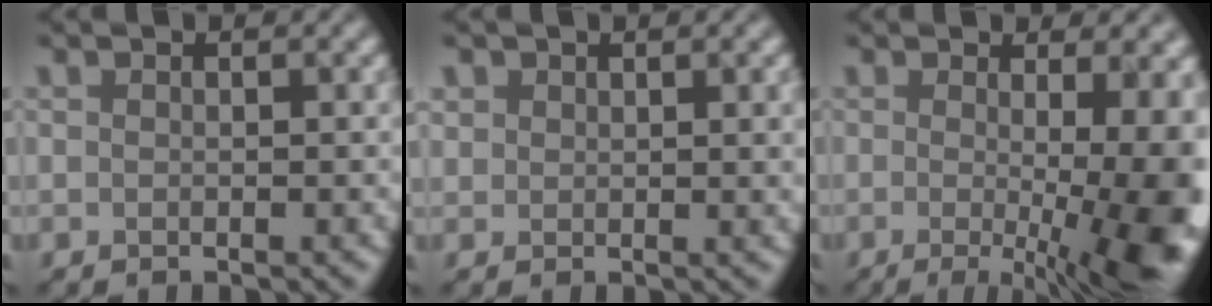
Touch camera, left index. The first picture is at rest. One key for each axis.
{"total": 2.2, "fx": 1.2, "fy": 1.4, "fz": 1.3, "tx": -0.024, "ty": 0.000, "tz": 0.022}
{"total": 13.9, "fx": -1.6, "fy": 4.5, "fz": 13.0, "tx": -0.116, "ty": -0.007, "tz": -0.019}